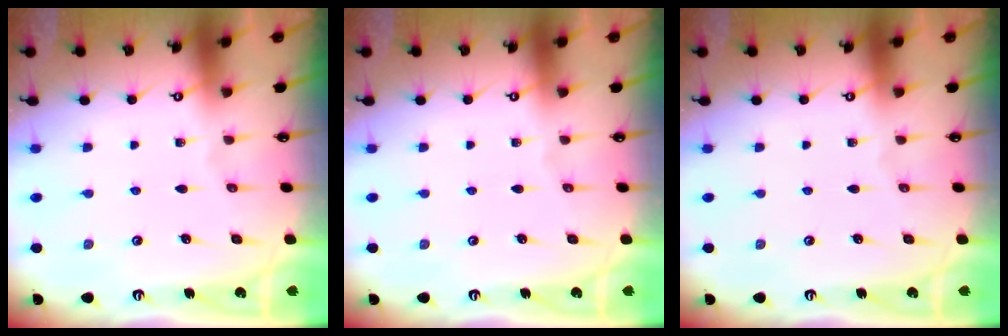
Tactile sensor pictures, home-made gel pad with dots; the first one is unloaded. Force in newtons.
{"total": 0.0}
{"total": 0.0}